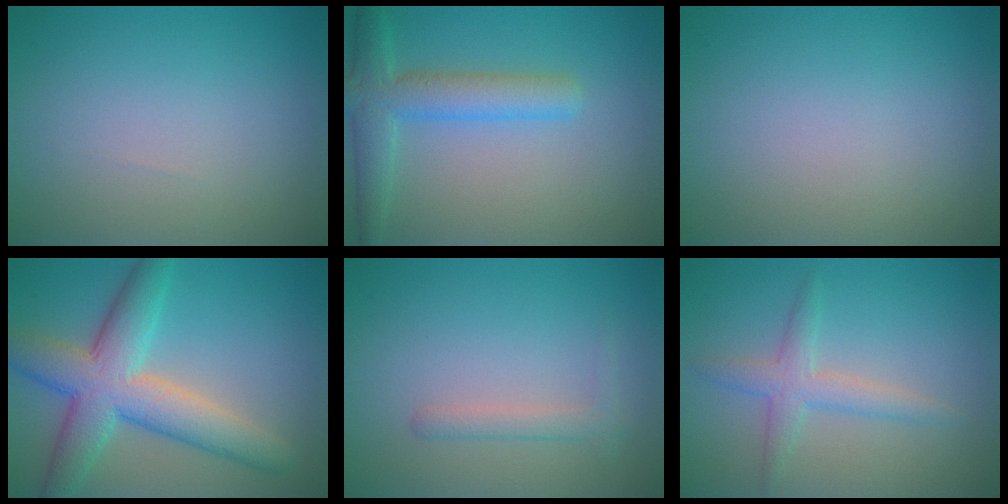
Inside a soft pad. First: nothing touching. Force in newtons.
{"total": 4.6, "press": 4.6, "slide": 0.2}
{"total": 0.0}
{"total": 7.9, "press": 7.9, "slide": 0.3}
{"total": 0.9, "press": 0.9, "slide": 0.1}
{"total": 2.7, "press": 2.7, "slide": 0.0}